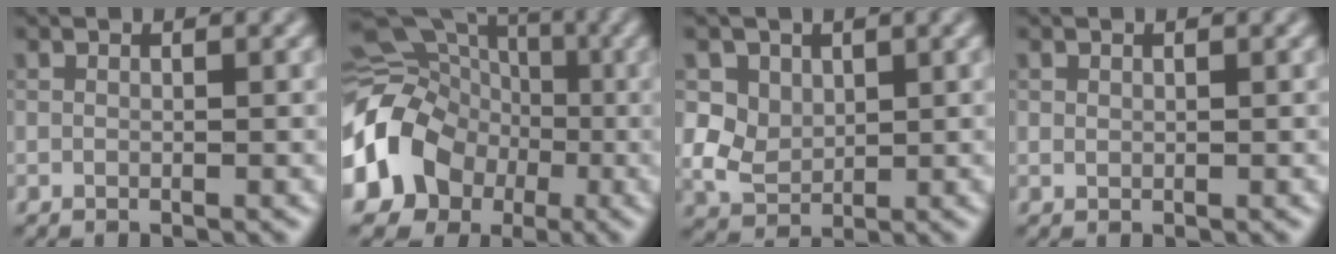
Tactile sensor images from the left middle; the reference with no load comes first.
{"total": 13.5, "force": [-3.3, 11.6, 6.1], "torque": [-0.124, -0.013, -0.084]}
{"total": 5.1, "force": [2.0, 4.0, 2.5], "torque": [-0.051, 0.006, 0.035]}
{"total": 0.5, "force": [0.3, 0.4, 0.1], "torque": [-0.001, -0.002, 0.007]}